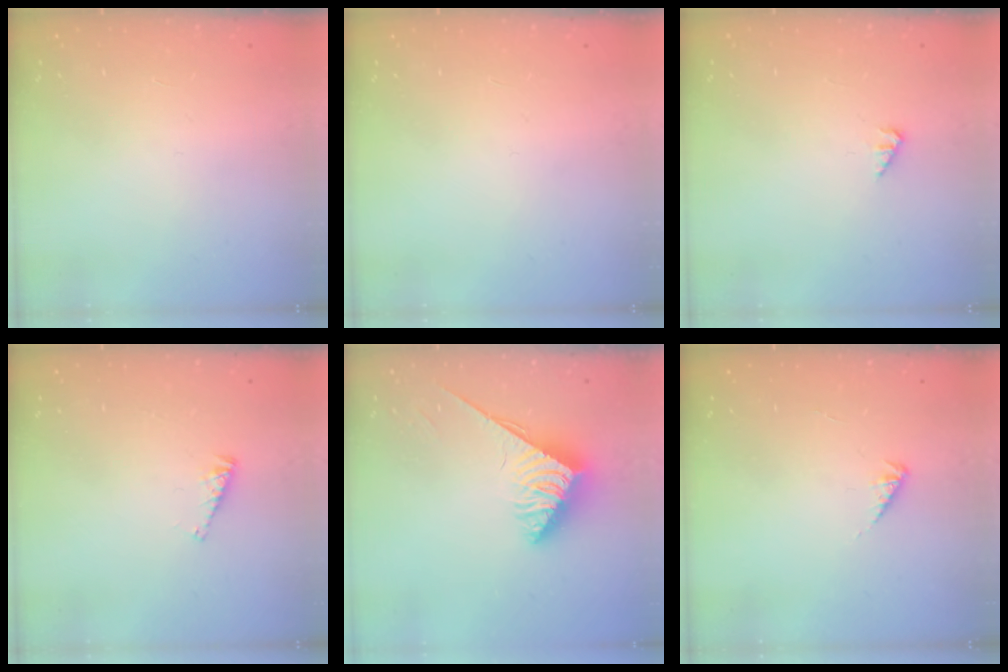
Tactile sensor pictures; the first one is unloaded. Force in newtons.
{"total": 0.0}
{"total": 2.4, "press": 2.4, "slide": 0.2}
{"total": 2.9, "press": 2.9, "slide": 0.4}
{"total": 3.8, "press": 3.7, "slide": 0.7}
{"total": 2.5, "press": 2.5, "slide": 0.5}